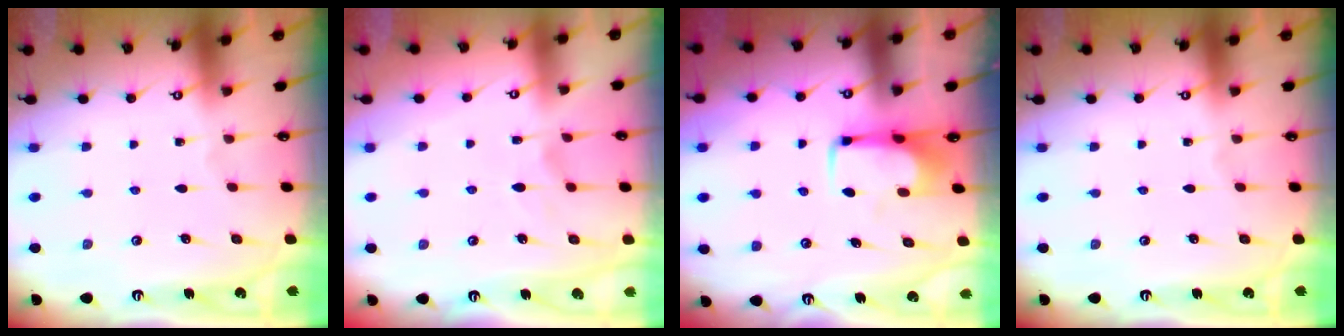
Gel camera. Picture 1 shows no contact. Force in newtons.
{"total": 1.5, "press": 1.3, "slide": 0.6}
{"total": 6.9, "press": 6.9, "slide": 0.9}
{"total": 0.0}